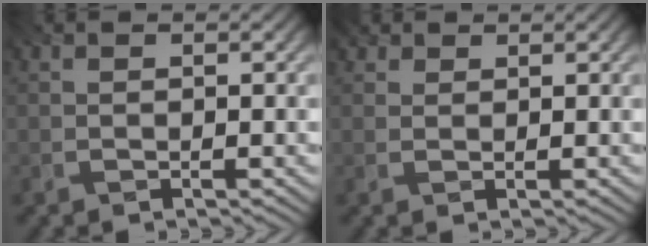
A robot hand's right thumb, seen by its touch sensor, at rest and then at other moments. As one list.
[{"total": 2.0, "force": [1.4, 1.2, 0.6], "torque": [-0.014, 0.001, 0.022]}]